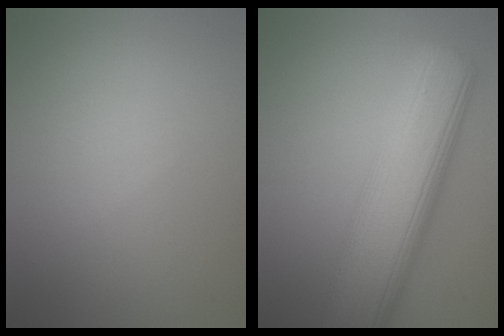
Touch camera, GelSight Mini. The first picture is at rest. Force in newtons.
{"total": 9.7, "press": 9.7, "slide": 0.4}